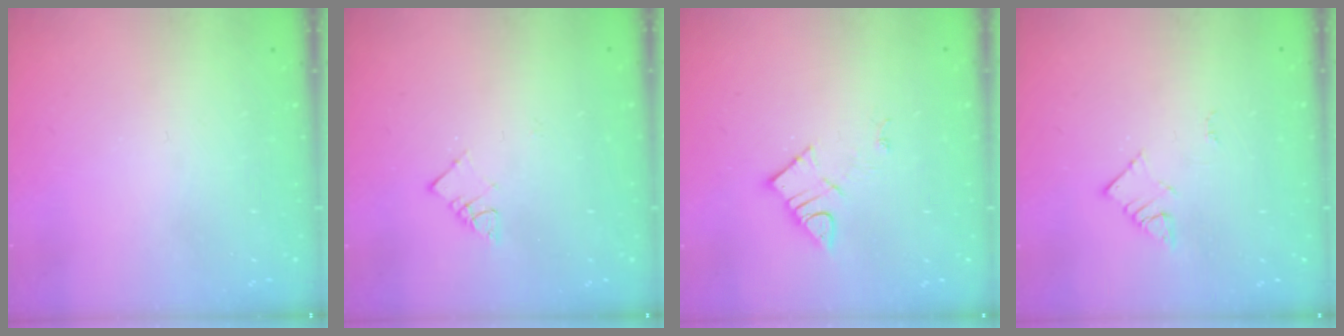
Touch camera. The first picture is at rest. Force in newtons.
{"total": 3.7, "press": 3.7, "slide": 0.2}
{"total": 6.4, "press": 6.4, "slide": 0.3}
{"total": 2.9, "press": 2.9, "slide": 0.2}